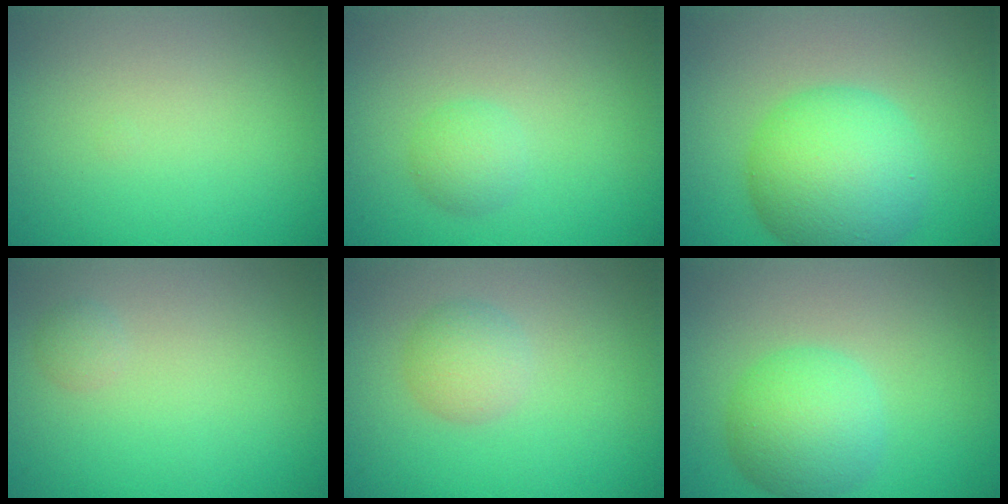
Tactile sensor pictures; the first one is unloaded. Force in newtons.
{"total": 1.7, "press": 1.7, "slide": 0.0}
{"total": 8.5, "press": 8.5, "slide": 0.1}
{"total": 0.7, "press": 0.7, "slide": 0.0}
{"total": 2.2, "press": 2.2, "slide": 0.2}
{"total": 5.0, "press": 5.0, "slide": 0.2}